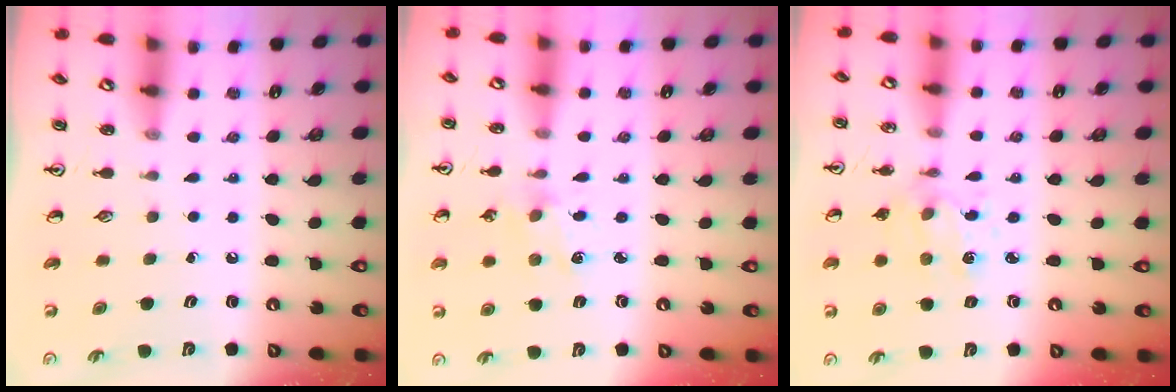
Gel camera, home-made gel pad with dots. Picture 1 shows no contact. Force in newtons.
{"total": 1.6, "press": 1.5, "slide": 0.4}
{"total": 2.5, "press": 2.5, "slide": 0.6}